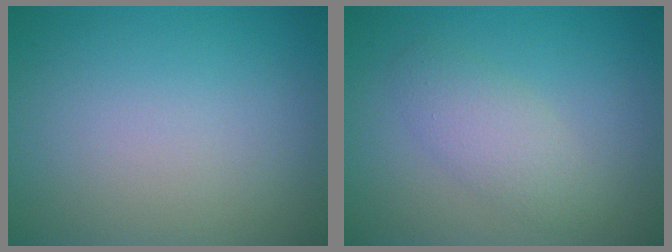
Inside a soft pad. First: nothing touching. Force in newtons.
{"total": 2.7, "press": 2.7, "slide": 0.2}